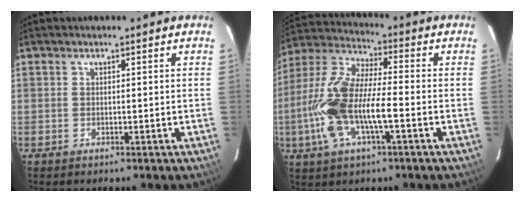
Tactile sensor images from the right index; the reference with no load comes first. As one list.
[{"total": 16.0, "force": [-4.0, 5.6, 14.5], "torque": [-0.306, 0.002, -0.084]}]